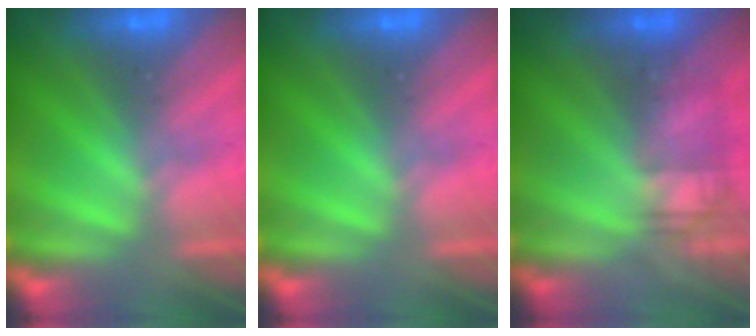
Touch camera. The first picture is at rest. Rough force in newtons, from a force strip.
{"total": 0.0}
{"total": 2.2}